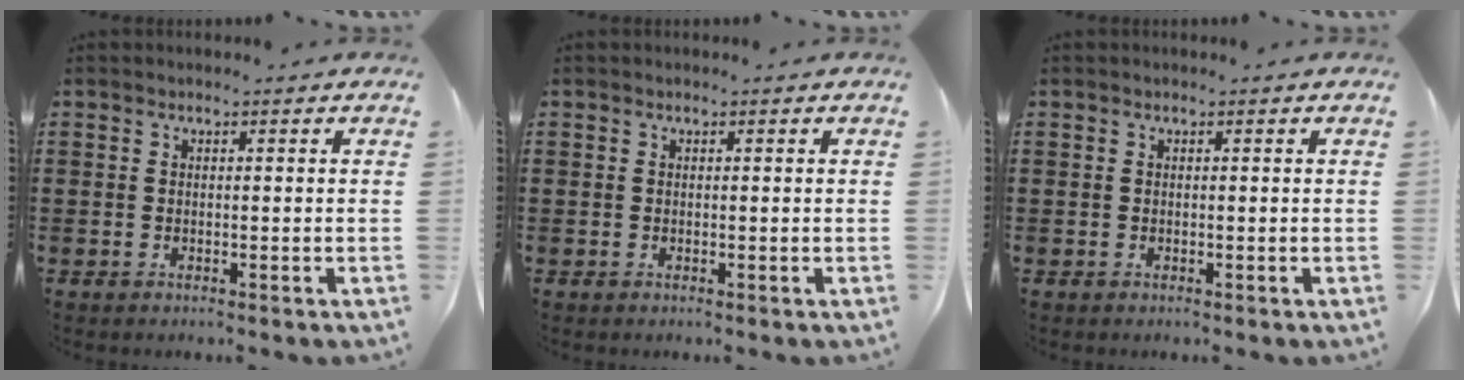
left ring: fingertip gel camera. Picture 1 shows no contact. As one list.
[{"total": 0.0}, {"total": 0.0}]